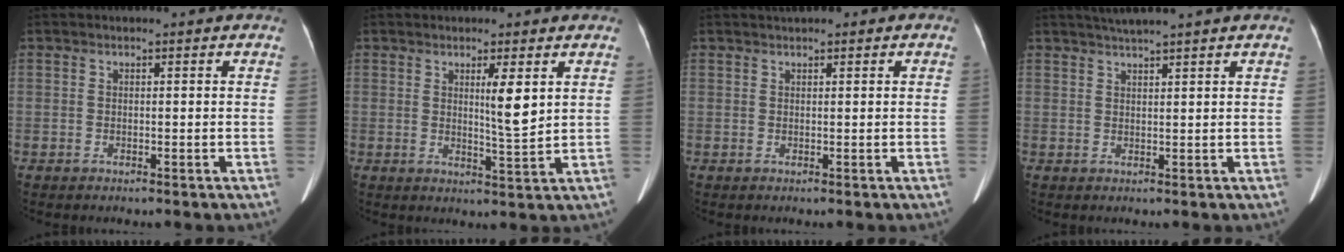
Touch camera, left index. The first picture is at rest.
{"total": 4.3, "force": [1.5, 0.1, 4.0], "torque": [-0.065, -0.010, 0.025]}
{"total": 1.7, "force": [1.1, 0.7, 1.1], "torque": [-0.018, 0.017, 0.015]}
{"total": 4.4, "force": [3.7, -0.9, 2.1], "torque": [-0.030, 0.021, 0.061]}